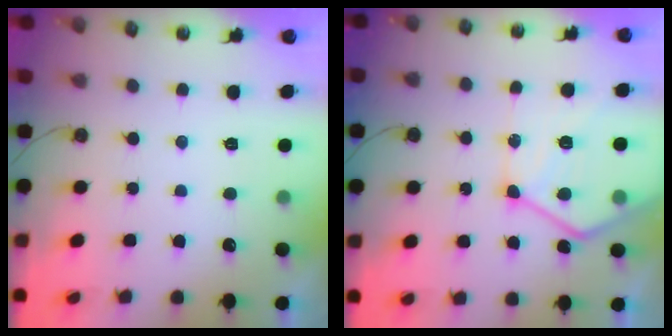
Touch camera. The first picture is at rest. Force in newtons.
{"total": 16.5, "press": 16.4, "slide": 1.4}